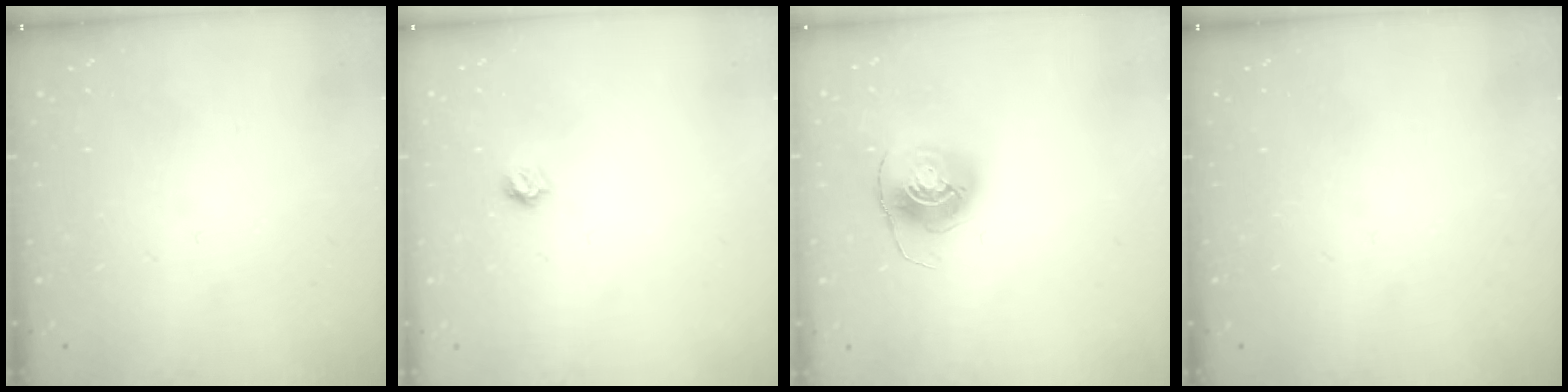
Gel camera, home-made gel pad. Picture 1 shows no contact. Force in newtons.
{"total": 3.7, "press": 3.6, "slide": 0.2}
{"total": 6.8, "press": 6.8, "slide": 0.3}
{"total": 0.0}